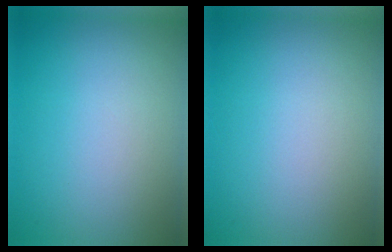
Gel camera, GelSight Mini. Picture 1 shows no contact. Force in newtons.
{"total": 0.0}